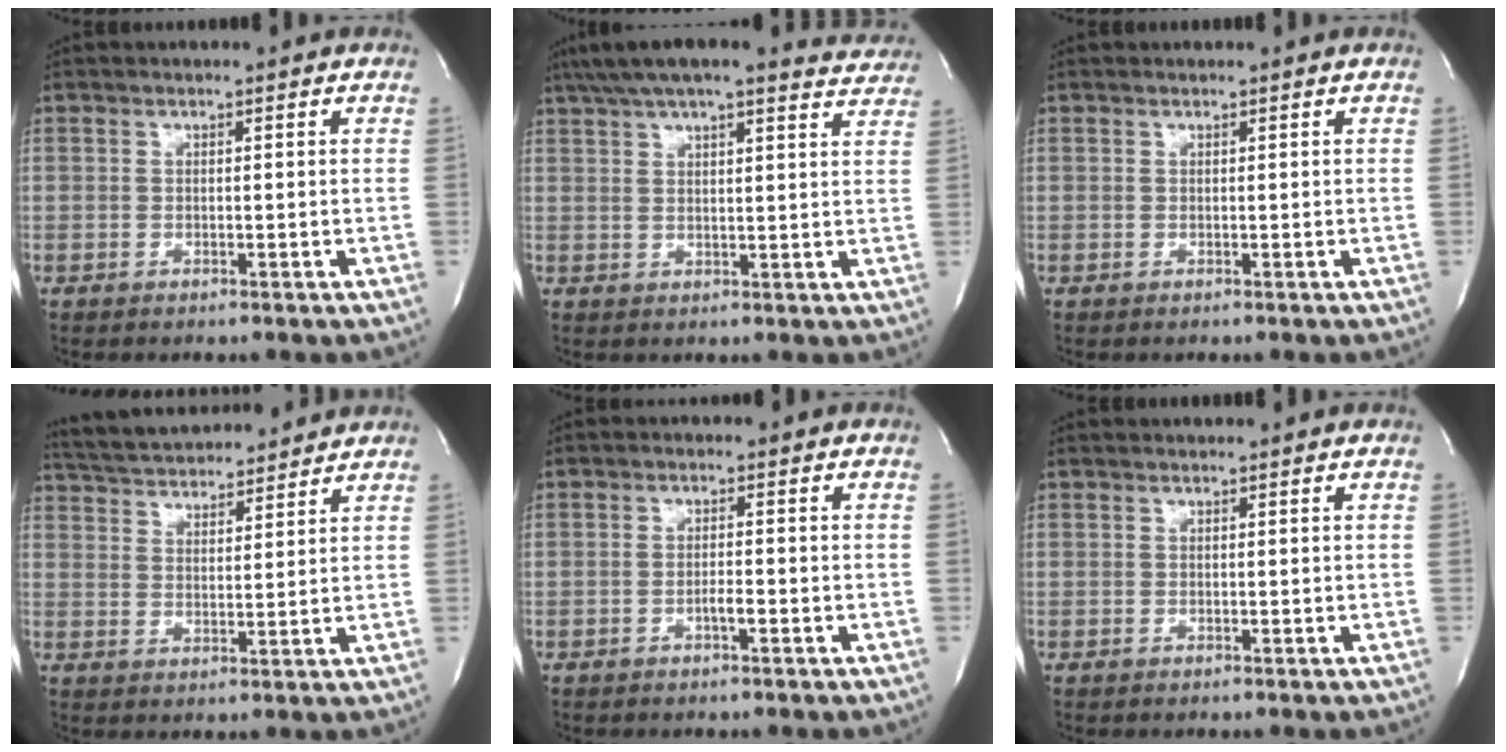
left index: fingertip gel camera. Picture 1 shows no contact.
{"total": 20.8, "force": [18.4, 3.4, 9.0], "torque": [-0.145, 0.019, 0.231]}
{"total": 0.0}
{"total": 14.5, "force": [13.6, 2.2, 4.3], "torque": [-0.080, 0.031, 0.213]}
{"total": 1.6, "force": [-0.8, 0.2, 1.4], "torque": [-0.026, 0.001, -0.014]}
{"total": 0.8, "force": [0.8, 0.0, 0.1], "torque": [-0.005, 0.010, 0.015]}